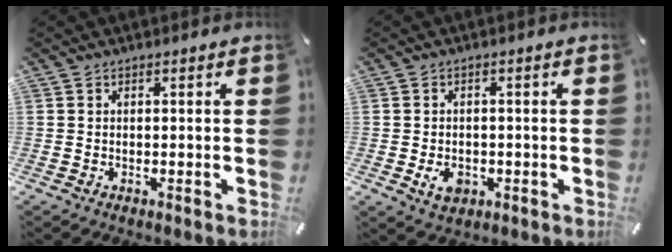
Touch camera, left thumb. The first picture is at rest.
{"total": 4.3, "force": [-1.2, 3.3, 2.5], "torque": [-0.048, -0.002, -0.023]}